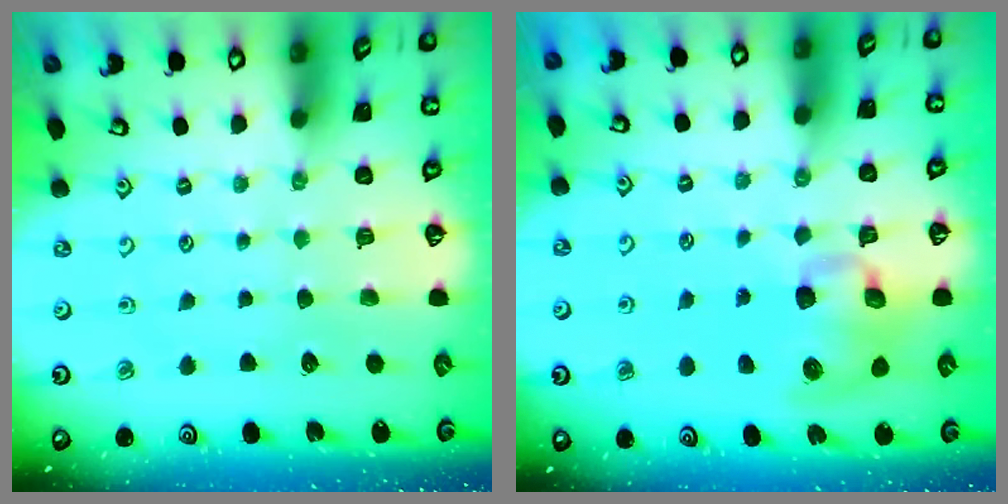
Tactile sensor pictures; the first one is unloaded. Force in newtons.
{"total": 11.4, "press": 11.3, "slide": 1.5}